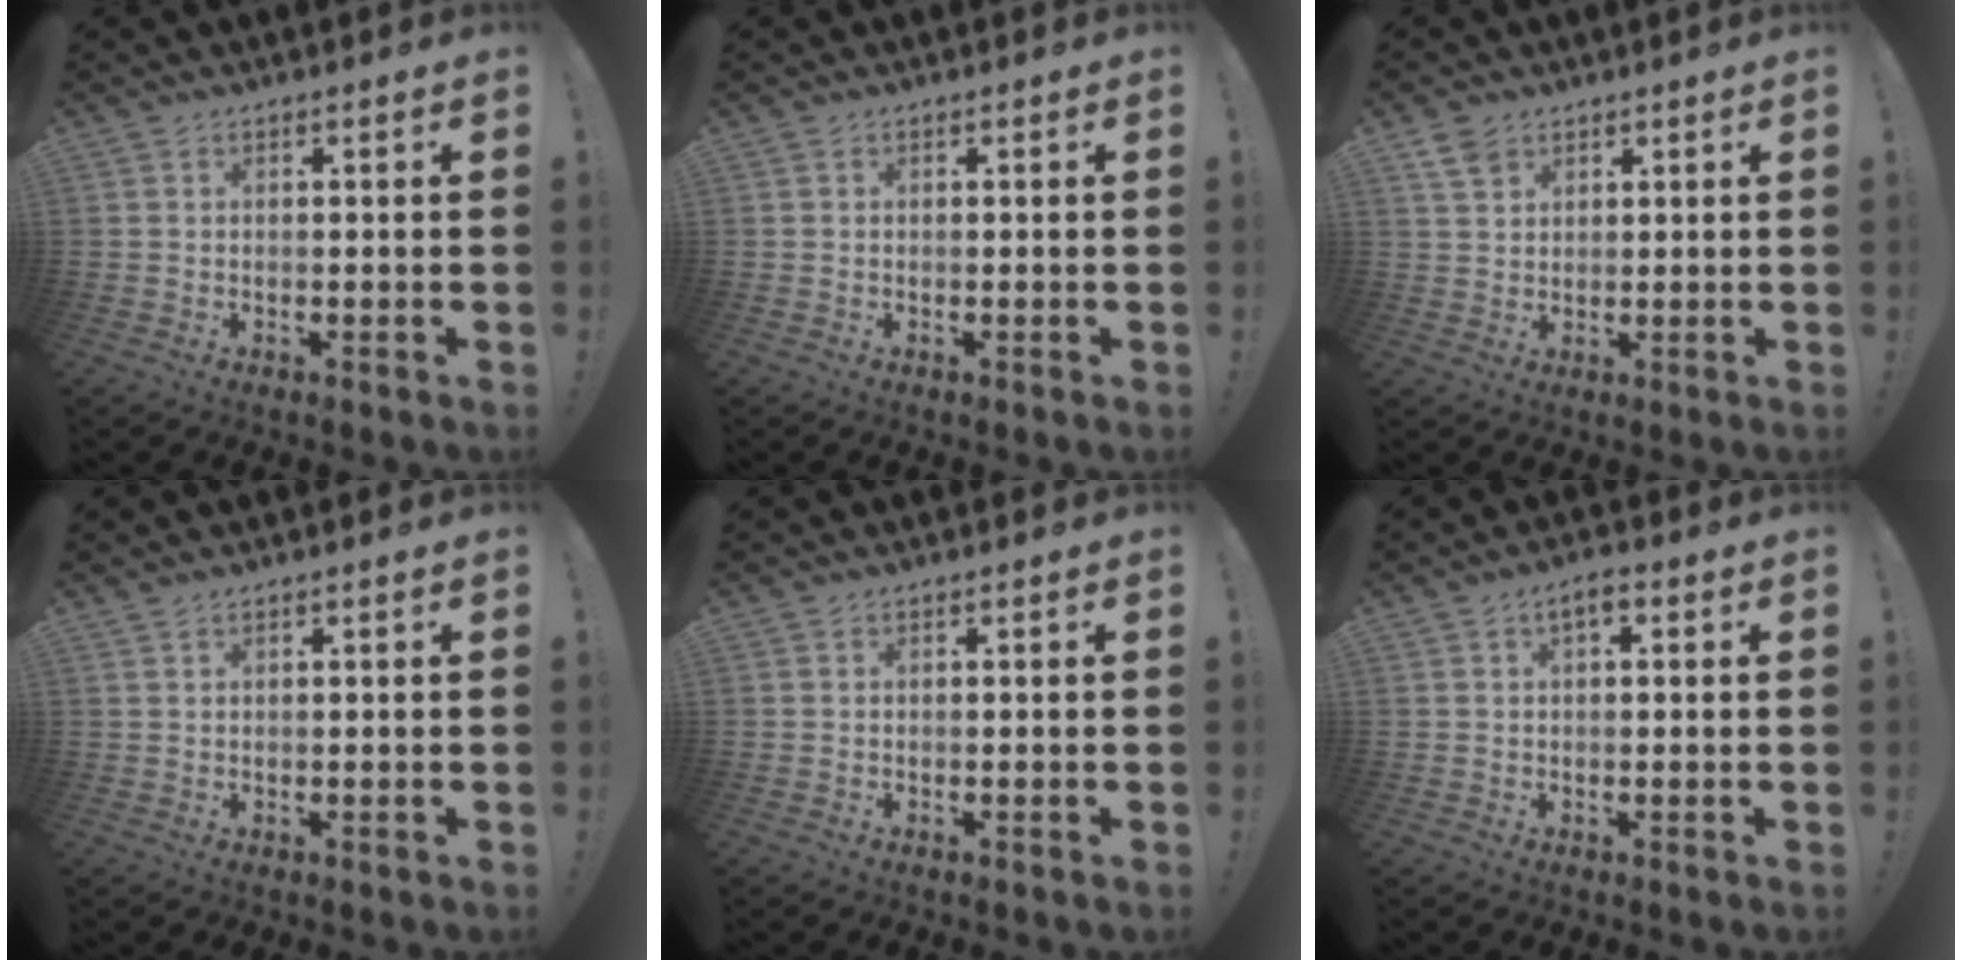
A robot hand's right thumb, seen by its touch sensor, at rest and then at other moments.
{"total": 0.0}
{"total": 5.1, "force": [3.4, 3.4, 1.7], "torque": [-0.022, -0.015, 0.064]}
{"total": 0.7, "force": [0.6, 0.0, 0.4], "torque": [-0.009, 0.000, 0.013]}
{"total": 0.0}
{"total": 2.8, "force": [0.8, 1.2, 2.3], "torque": [-0.039, 0.005, 0.012]}